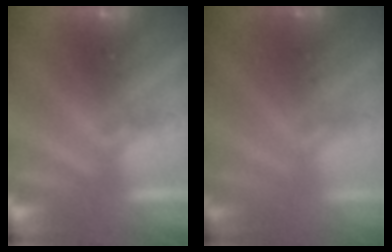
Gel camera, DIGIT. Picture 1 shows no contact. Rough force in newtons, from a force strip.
{"total": 1.4}